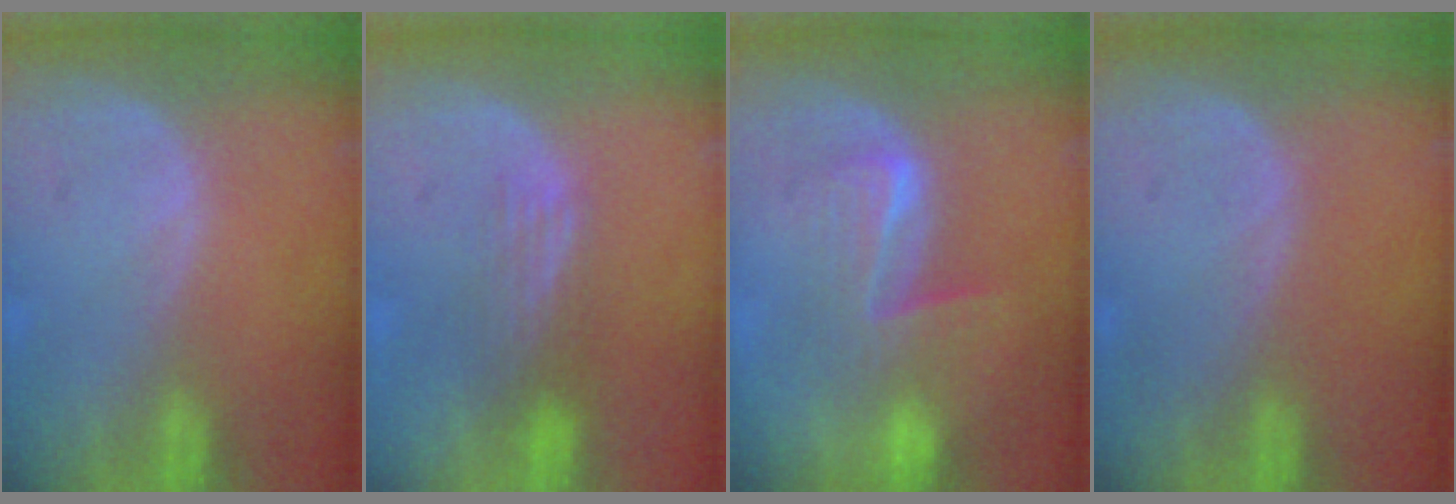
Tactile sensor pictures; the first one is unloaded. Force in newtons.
{"total": 3.9, "press": 3.2, "slide": 2.3}
{"total": 6.3, "press": 6.2, "slide": 1.5}
{"total": 0.0}